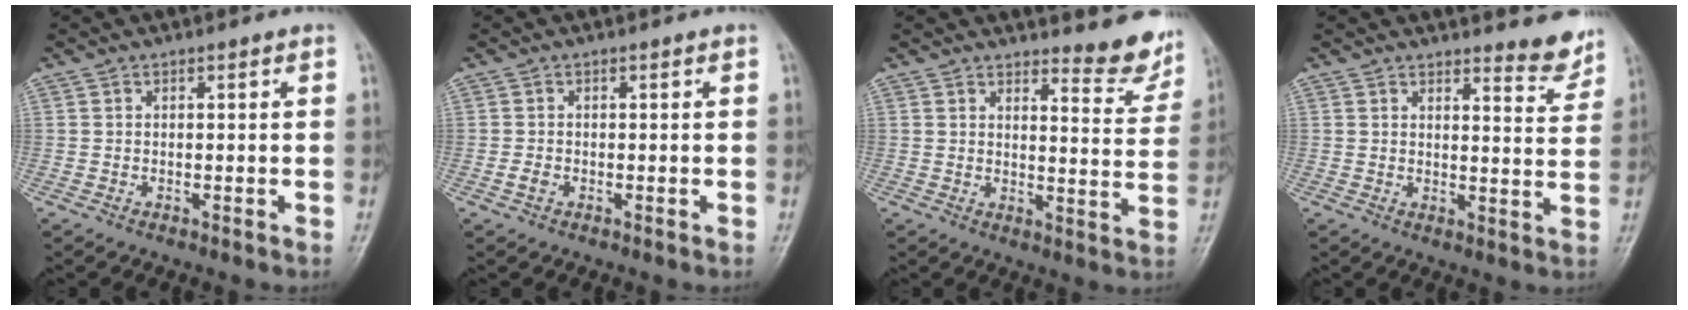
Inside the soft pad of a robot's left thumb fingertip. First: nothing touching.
{"total": 1.2, "force": [-0.4, 0.9, 0.8], "torque": [-0.018, 0.002, -0.009]}
{"total": 8.4, "force": [8.0, 1.8, 2.1], "torque": [-0.001, -0.078, 0.089]}
{"total": 5.7, "force": [5.4, 1.2, 1.6], "torque": [-0.006, -0.053, 0.061]}